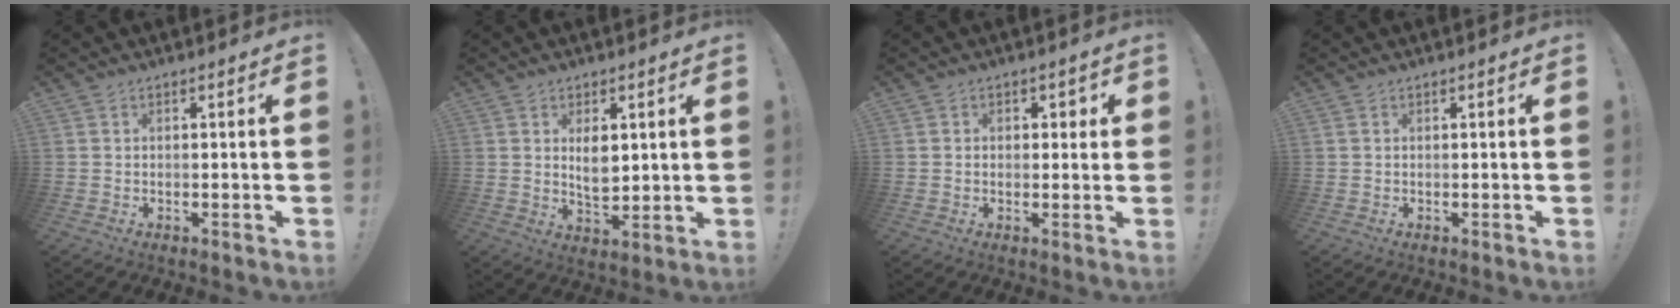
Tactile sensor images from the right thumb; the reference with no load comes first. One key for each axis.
{"total": 6.2, "fx": 2.1, "fy": 4.0, "fz": 4.2, "tx": -0.055, "ty": -0.014, "tz": 0.035}
{"total": 2.6, "fx": 0.5, "fy": 2.5, "fz": 0.6, "tx": 0.007, "ty": 0.002, "tz": 0.005}
{"total": 0.0}